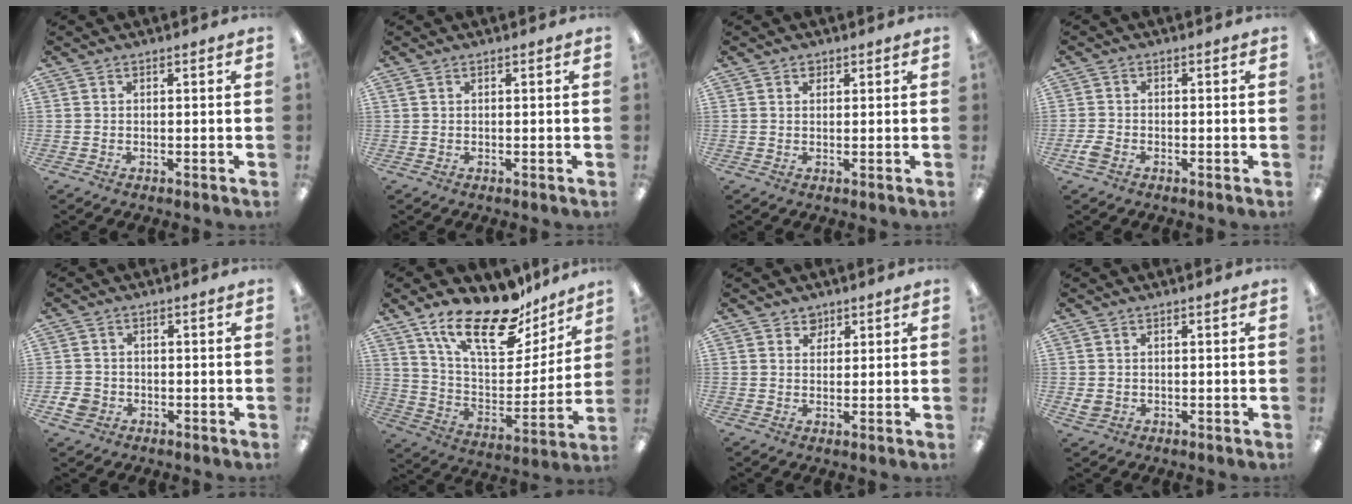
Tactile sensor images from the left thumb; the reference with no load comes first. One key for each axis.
{"total": 0.5, "fx": 0.2, "fy": 0.3, "fz": 0.4, "tx": -0.010, "ty": 0.002, "tz": 0.004}
{"total": 1.2, "fx": 0.9, "fy": 0.8, "fz": 0.3, "tx": 0.001, "ty": -0.001, "tz": 0.014}
{"total": 2.6, "fx": -1.4, "fy": 1.5, "fz": 1.6, "tx": -0.038, "ty": 0.000, "tz": -0.028}
{"total": 3.8, "fx": -1.3, "fy": 3.3, "fz": 1.3, "tx": -0.025, "ty": 0.004, "tz": -0.024}
{"total": 22.2, "fx": 16.0, "fy": 8.6, "fz": 12.8, "tx": -0.213, "ty": -0.106, "tz": 0.280}
{"total": 2.9, "fx": 2.1, "fy": 2.0, "fz": 0.3, "tx": 0.005, "ty": -0.007, "tz": 0.038}
{"total": 2.3, "fx": 0.2, "fy": 2.0, "fz": 1.2, "tx": -0.021, "ty": -0.003, "tz": -0.001}